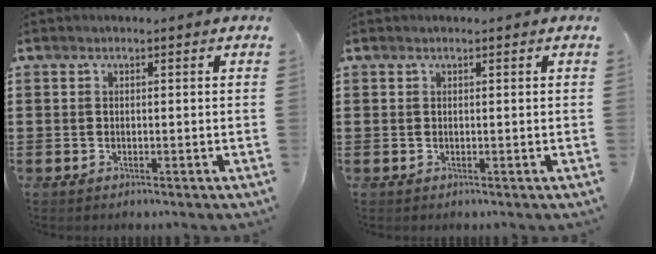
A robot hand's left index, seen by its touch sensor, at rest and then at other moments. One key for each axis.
{"total": 0.0}